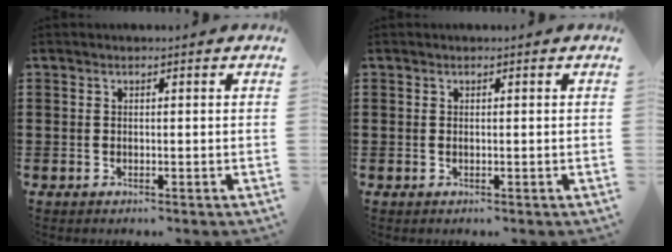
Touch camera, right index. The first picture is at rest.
{"total": 0.0}